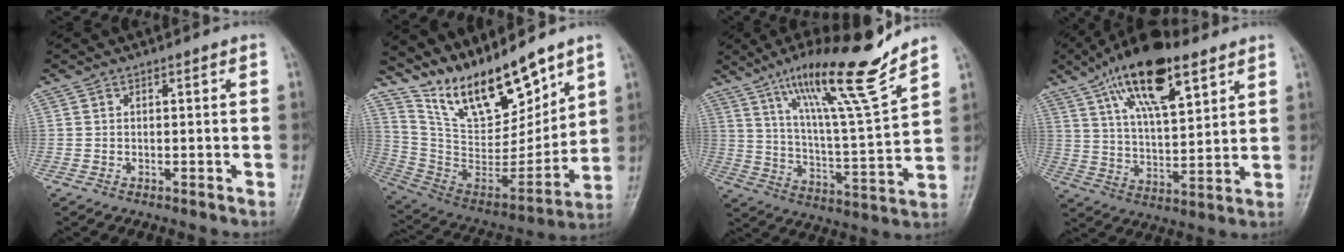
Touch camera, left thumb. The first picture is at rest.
{"total": 19.0, "force": [14.6, 6.4, 10.3], "torque": [-0.132, -0.082, 0.285]}
{"total": 19.1, "force": [13.4, 1.4, 13.5], "torque": [-0.207, -0.072, 0.227]}
{"total": 18.4, "force": [10.2, 7.1, 13.6], "torque": [-0.209, -0.028, 0.180]}